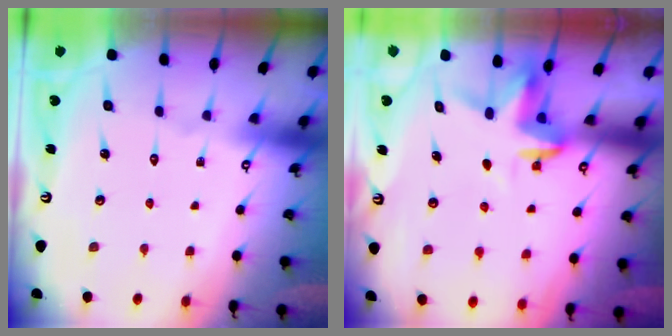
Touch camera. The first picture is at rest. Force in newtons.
{"total": 3.4, "press": 3.4, "slide": 0.2}